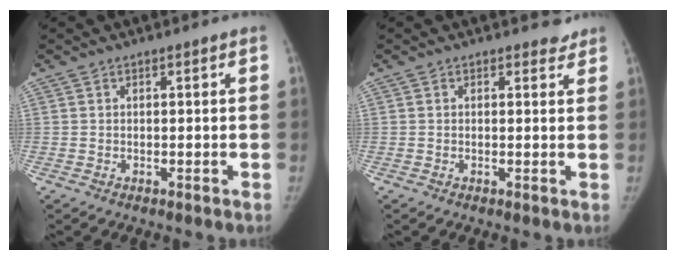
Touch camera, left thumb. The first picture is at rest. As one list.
[{"total": 1.8, "force": [1.6, 0.9, 0.1], "torque": [0.014, -0.011, 0.010]}]